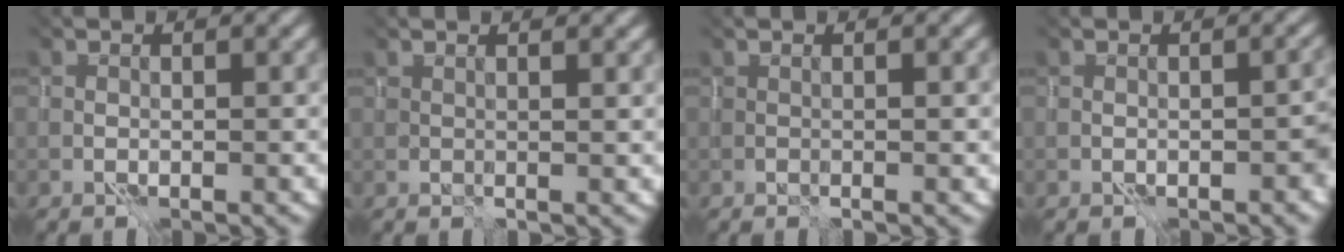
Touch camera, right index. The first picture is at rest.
{"total": 1.8, "force": [1.6, 0.5, 0.6], "torque": [-0.012, 0.001, 0.016]}
{"total": 0.7, "force": [0.5, 0.2, 0.5], "torque": [-0.007, -0.001, 0.002]}
{"total": 1.3, "force": [-1.3, -0.4, -0.1], "torque": [0.017, -0.004, -0.011]}